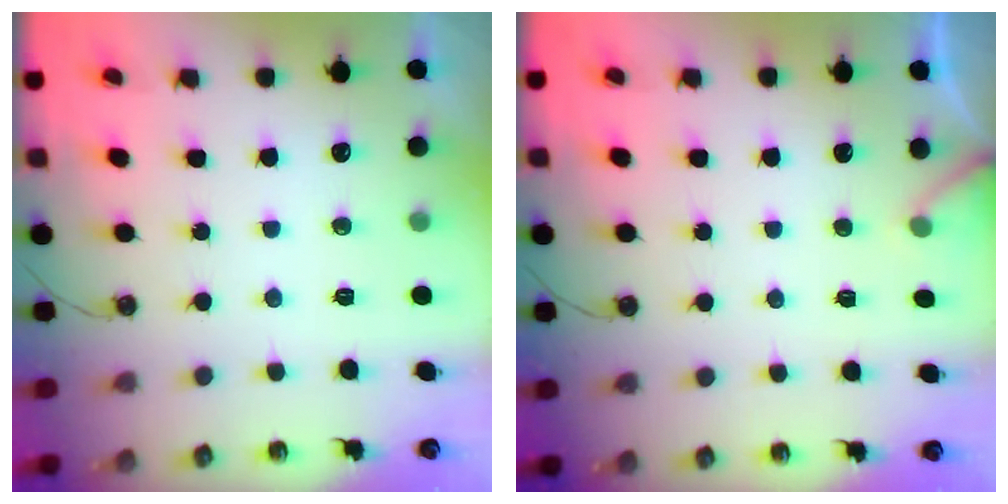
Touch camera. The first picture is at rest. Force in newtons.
{"total": 4.4, "press": 4.4, "slide": 0.2}